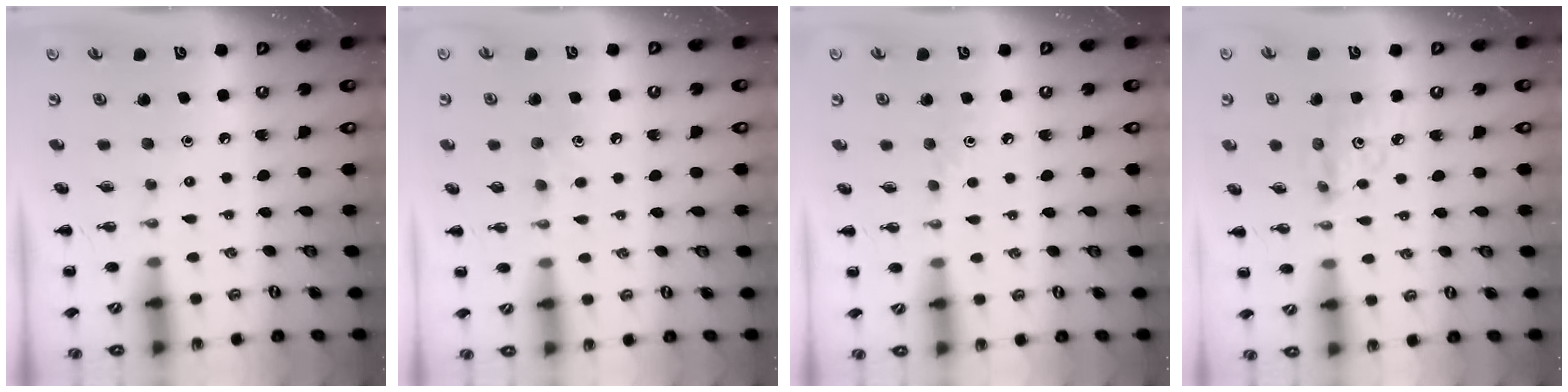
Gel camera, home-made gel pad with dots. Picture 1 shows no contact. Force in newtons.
{"total": 4.8, "press": 4.6, "slide": 1.4}
{"total": 2.7, "press": 2.5, "slide": 1.0}
{"total": 6.5, "press": 6.4, "slide": 1.0}